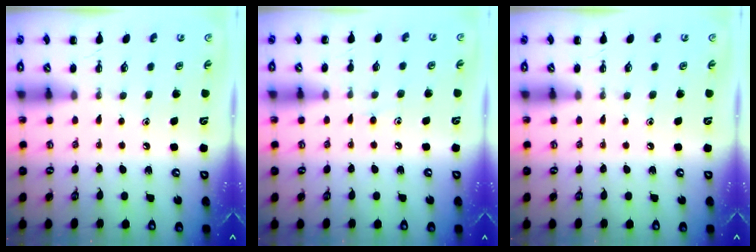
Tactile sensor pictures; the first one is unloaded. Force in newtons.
{"total": 5.0, "press": 4.6, "slide": 2.0}
{"total": 0.0}